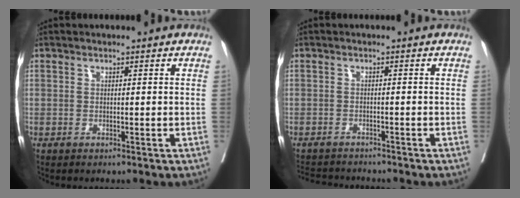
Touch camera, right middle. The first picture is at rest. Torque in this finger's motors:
{"motor_torque": [0.31, -0.37, -0.03, 0.01]}